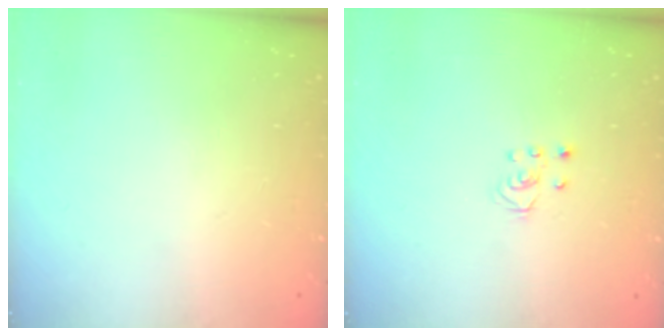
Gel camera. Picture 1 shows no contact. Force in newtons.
{"total": 2.5, "press": 2.5, "slide": 0.2}